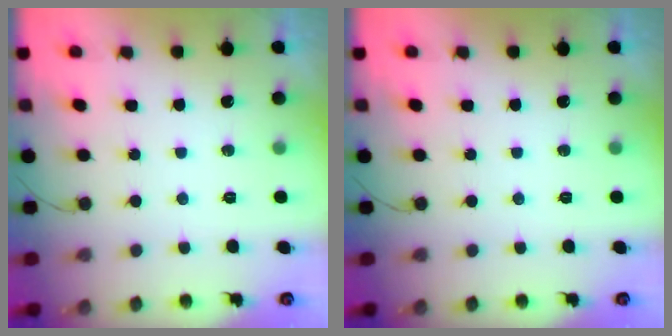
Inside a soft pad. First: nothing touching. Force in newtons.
{"total": 0.0}